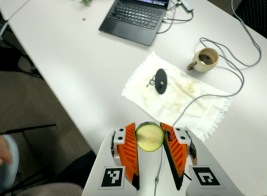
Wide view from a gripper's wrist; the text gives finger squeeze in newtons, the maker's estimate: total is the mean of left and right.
{"total": 9.0, "left": 8.6, "right": 9.3}